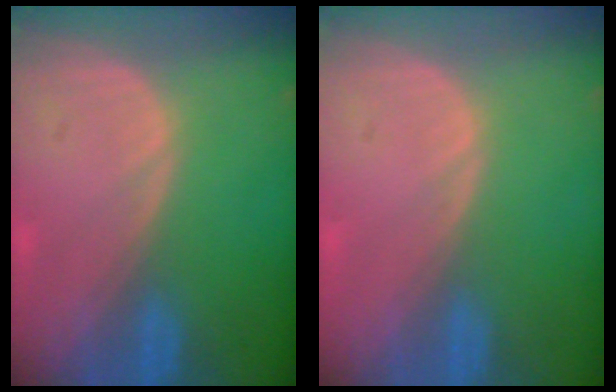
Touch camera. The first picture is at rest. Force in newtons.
{"total": 0.5, "press": 0.0, "slide": 0.5}